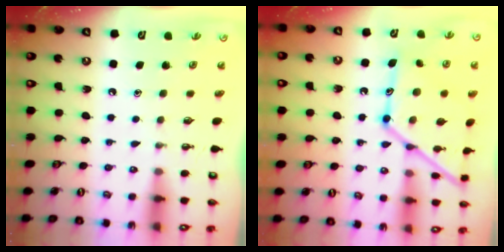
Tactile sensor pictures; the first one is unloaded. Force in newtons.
{"total": 18.2, "press": 18.1, "slide": 1.1}